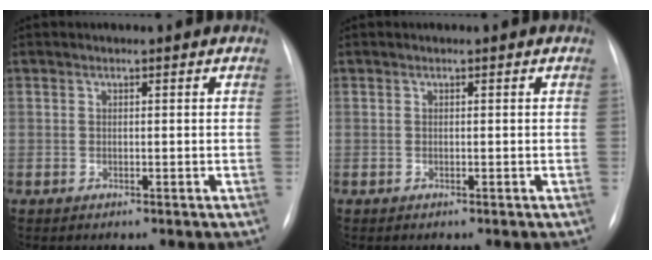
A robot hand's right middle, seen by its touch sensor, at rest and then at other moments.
{"total": 0.0}